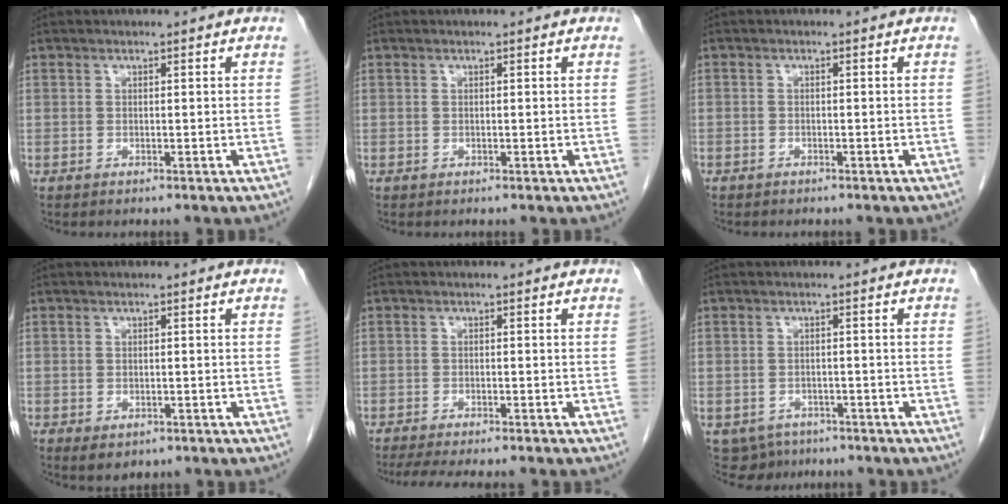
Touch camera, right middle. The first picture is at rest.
{"total": 0.0}
{"total": 1.1, "force": [-0.8, 0.7, 0.1], "torque": [-0.010, 0.002, -0.014]}
{"total": 2.2, "force": [-1.0, 1.5, 1.2], "torque": [-0.016, -0.002, -0.002]}
{"total": 8.5, "force": [-7.3, 1.3, 4.2], "torque": [-0.060, -0.009, -0.106]}
{"total": 4.9, "force": [-3.4, 3.5, 0.5], "torque": [-0.002, 0.004, -0.046]}